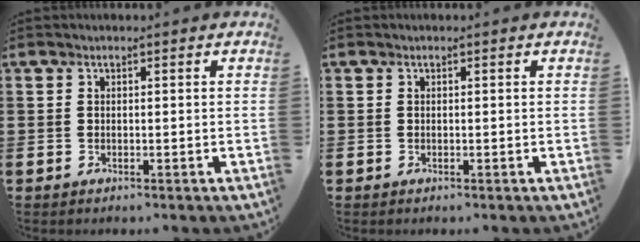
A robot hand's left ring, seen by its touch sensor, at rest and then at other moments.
{"total": 0.0}